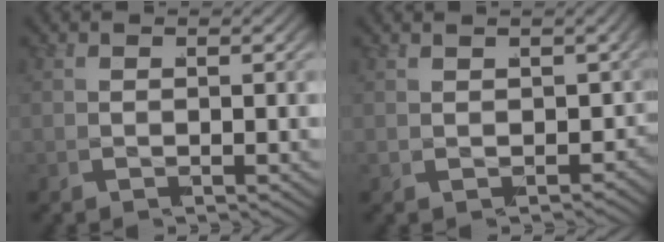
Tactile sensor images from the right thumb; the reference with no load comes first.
{"total": 0.8, "force": [-0.4, 0.4, -0.5], "torque": [0.019, -0.001, 0.002]}